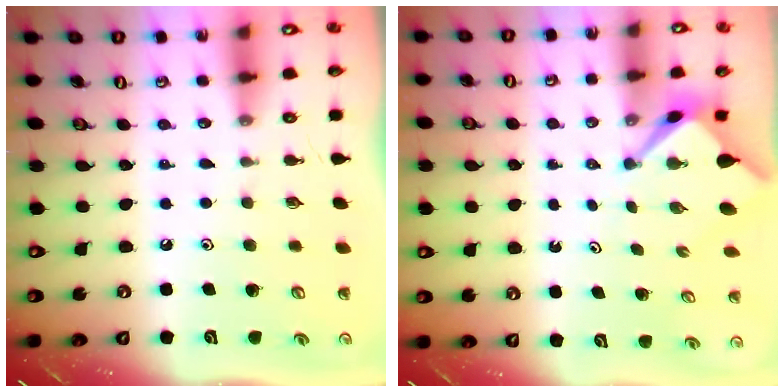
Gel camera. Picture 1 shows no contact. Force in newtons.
{"total": 2.4, "press": 2.4, "slide": 0.2}